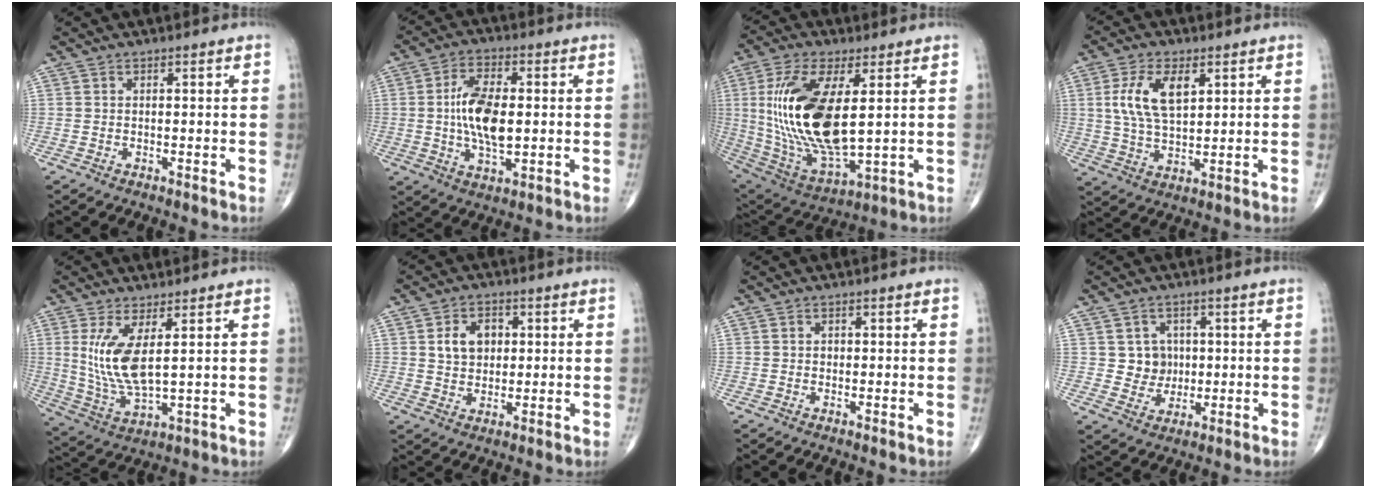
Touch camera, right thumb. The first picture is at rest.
{"total": 11.5, "force": [0.2, 5.5, 10.1], "torque": [-0.184, 0.001, 0.002]}
{"total": 22.0, "force": [2.9, 9.3, 19.8], "torque": [-0.405, -0.022, 0.065]}
{"total": 10.2, "force": [3.1, 5.2, 8.2], "torque": [-0.157, -0.006, 0.062]}
{"total": 10.2, "force": [2.5, 3.4, 9.2], "torque": [-0.198, -0.029, 0.061]}
{"total": 6.6, "force": [1.5, 5.0, 4.2], "torque": [-0.049, -0.001, 0.024]}
{"total": 0.7, "force": [0.0, 0.7, 0.3], "torque": [-0.002, 0.002, -0.001]}
{"total": 5.4, "force": [0.8, 5.1, 1.5], "torque": [0.006, 0.001, 0.013]}